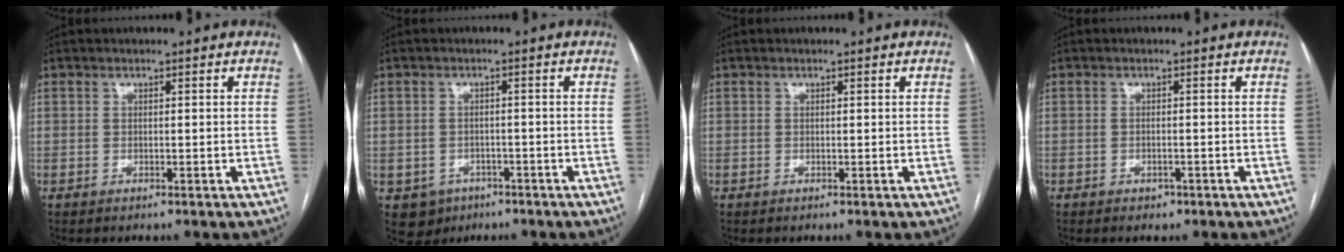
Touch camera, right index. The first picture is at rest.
{"total": 4.3, "force": [-2.1, 3.7, 0.7], "torque": [-0.007, 0.005, -0.027]}
{"total": 0.0}
{"total": 1.2, "force": [-0.8, 0.8, 0.5], "torque": [-0.009, 0.000, -0.009]}